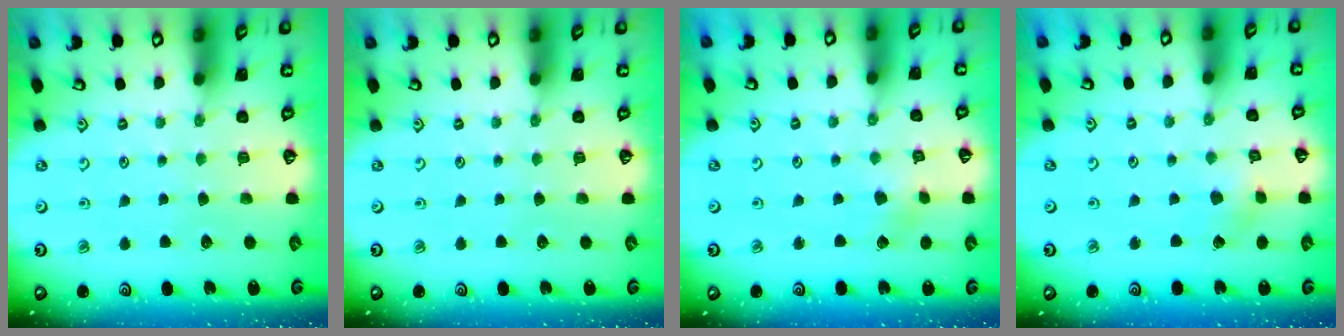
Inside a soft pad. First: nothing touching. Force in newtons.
{"total": 0.0}
{"total": 2.6, "press": 2.6, "slide": 0.4}
{"total": 2.1, "press": 2.1, "slide": 0.2}